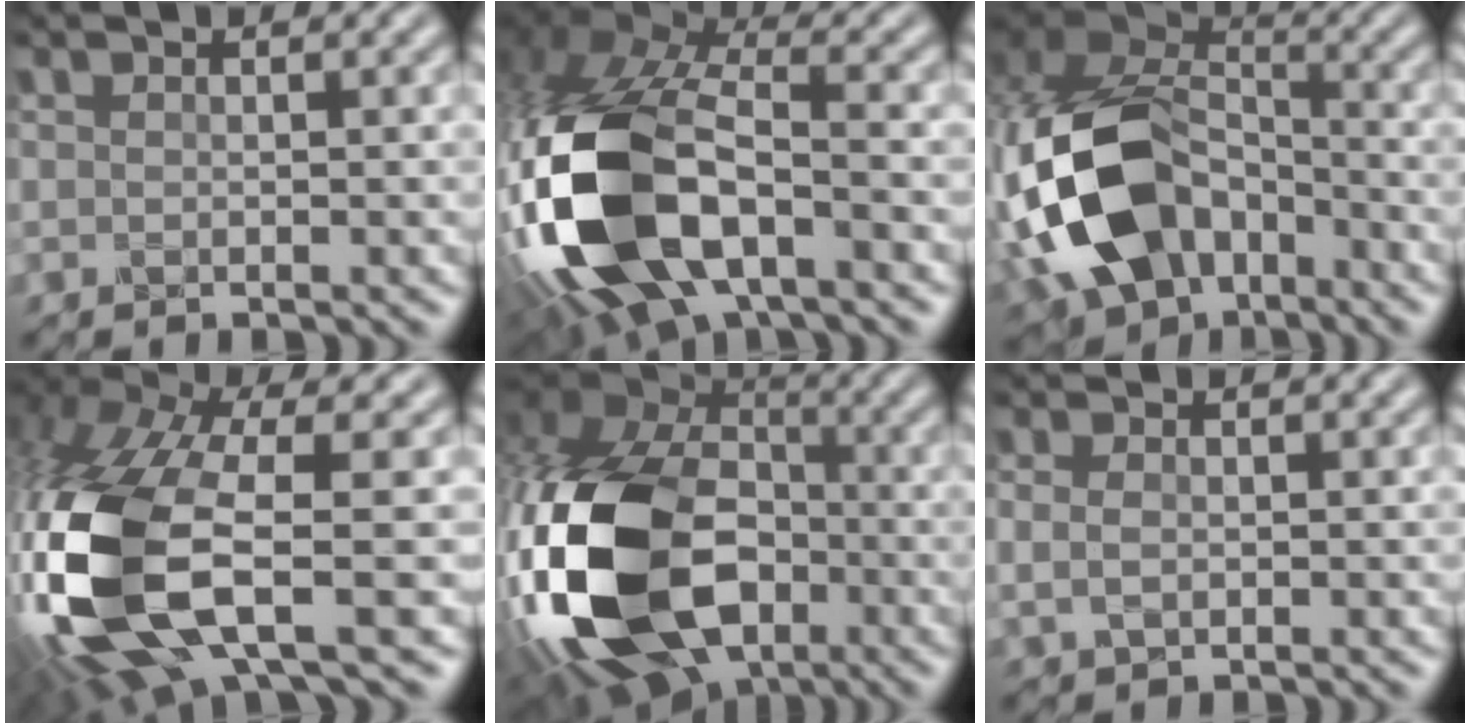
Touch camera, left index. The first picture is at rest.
{"total": 16.0, "force": [-4.1, 8.8, 12.7], "torque": [-0.291, -0.008, -0.077]}
{"total": 13.8, "force": [-4.8, 9.4, 8.8], "torque": [-0.197, -0.005, -0.100]}
{"total": 14.4, "force": [-3.8, 6.1, 12.5], "torque": [-0.315, -0.016, -0.072]}
{"total": 18.2, "force": [-5.7, 11.6, 12.9], "torque": [-0.294, -0.016, -0.121]}
{"total": 2.1, "force": [-0.2, 1.5, 1.4], "torque": [-0.035, 0.000, 0.000]}